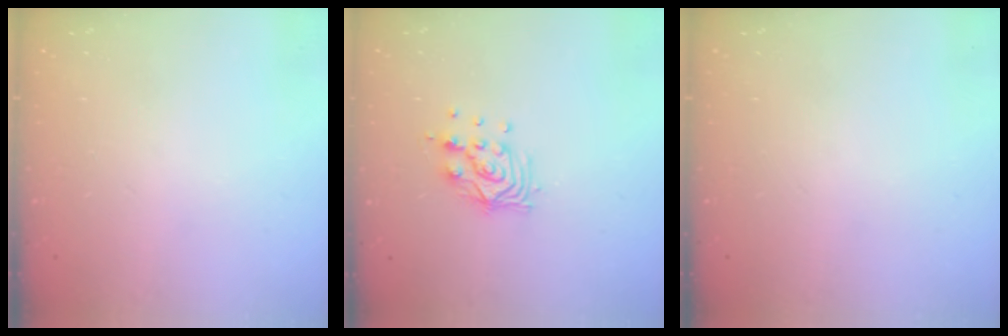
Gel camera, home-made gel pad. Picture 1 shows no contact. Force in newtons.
{"total": 10.7, "press": 10.7, "slide": 0.7}
{"total": 0.0}